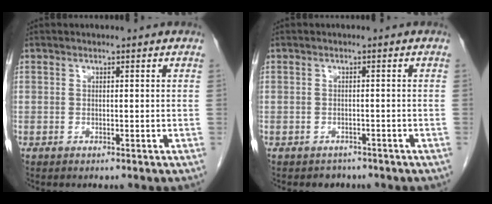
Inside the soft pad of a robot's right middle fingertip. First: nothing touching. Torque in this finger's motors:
{"motor_torque": [-0.29, -0.22, 0.00, -0.01]}